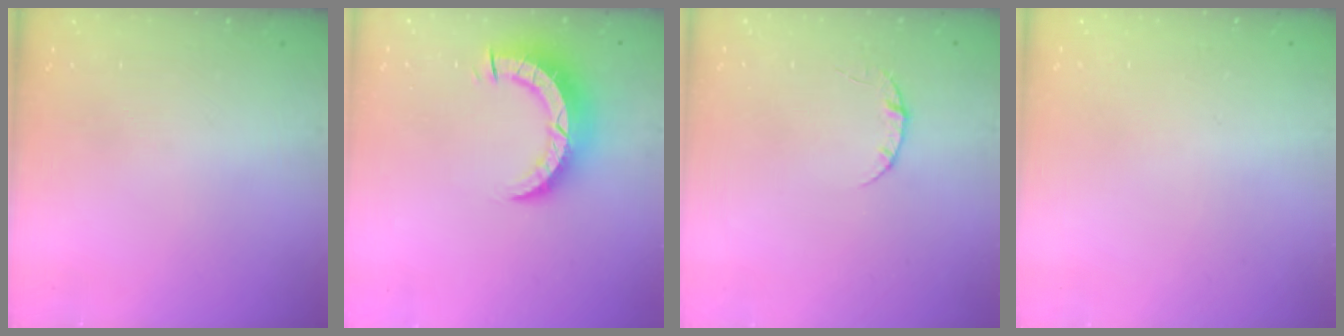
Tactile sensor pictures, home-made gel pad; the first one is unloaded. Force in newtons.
{"total": 8.6, "press": 8.5, "slide": 0.9}
{"total": 3.4, "press": 3.4, "slide": 0.4}
{"total": 2.6, "press": 2.6, "slide": 0.2}